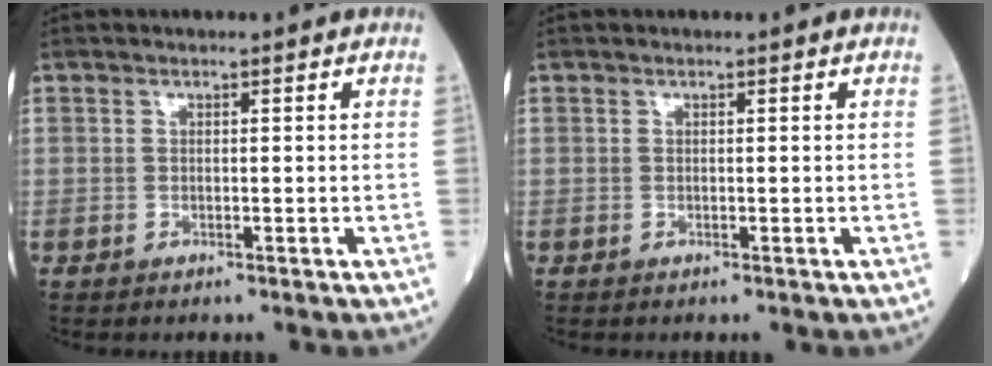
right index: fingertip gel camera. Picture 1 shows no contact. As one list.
[{"total": 0.0}]